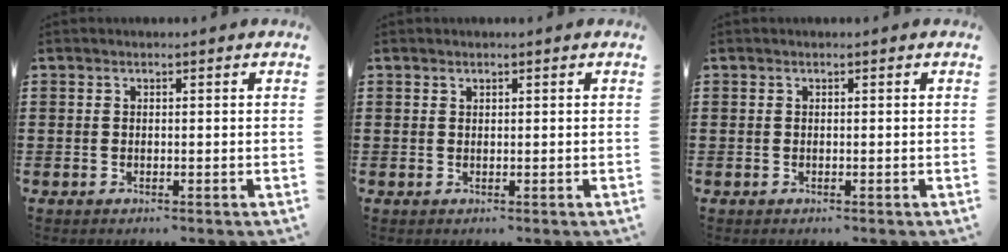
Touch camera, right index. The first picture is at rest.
{"total": 0.5, "force": [0.4, 0.3, 0.1], "torque": [-0.003, 0.001, 0.008]}
{"total": 0.0}